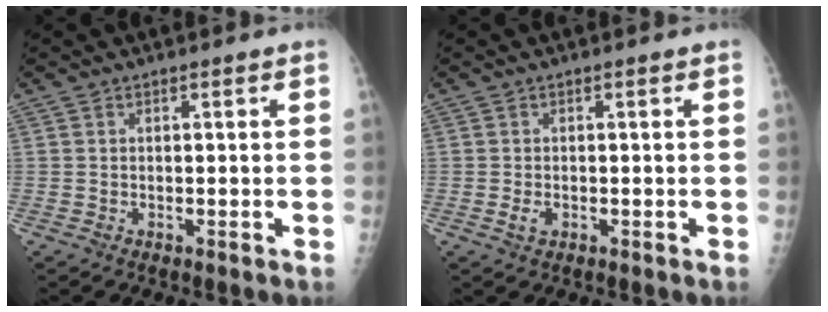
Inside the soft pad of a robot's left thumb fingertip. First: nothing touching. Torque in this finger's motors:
{"motor_torque": [-0.18, 0.11, 0.21, 0.02, 0.03]}